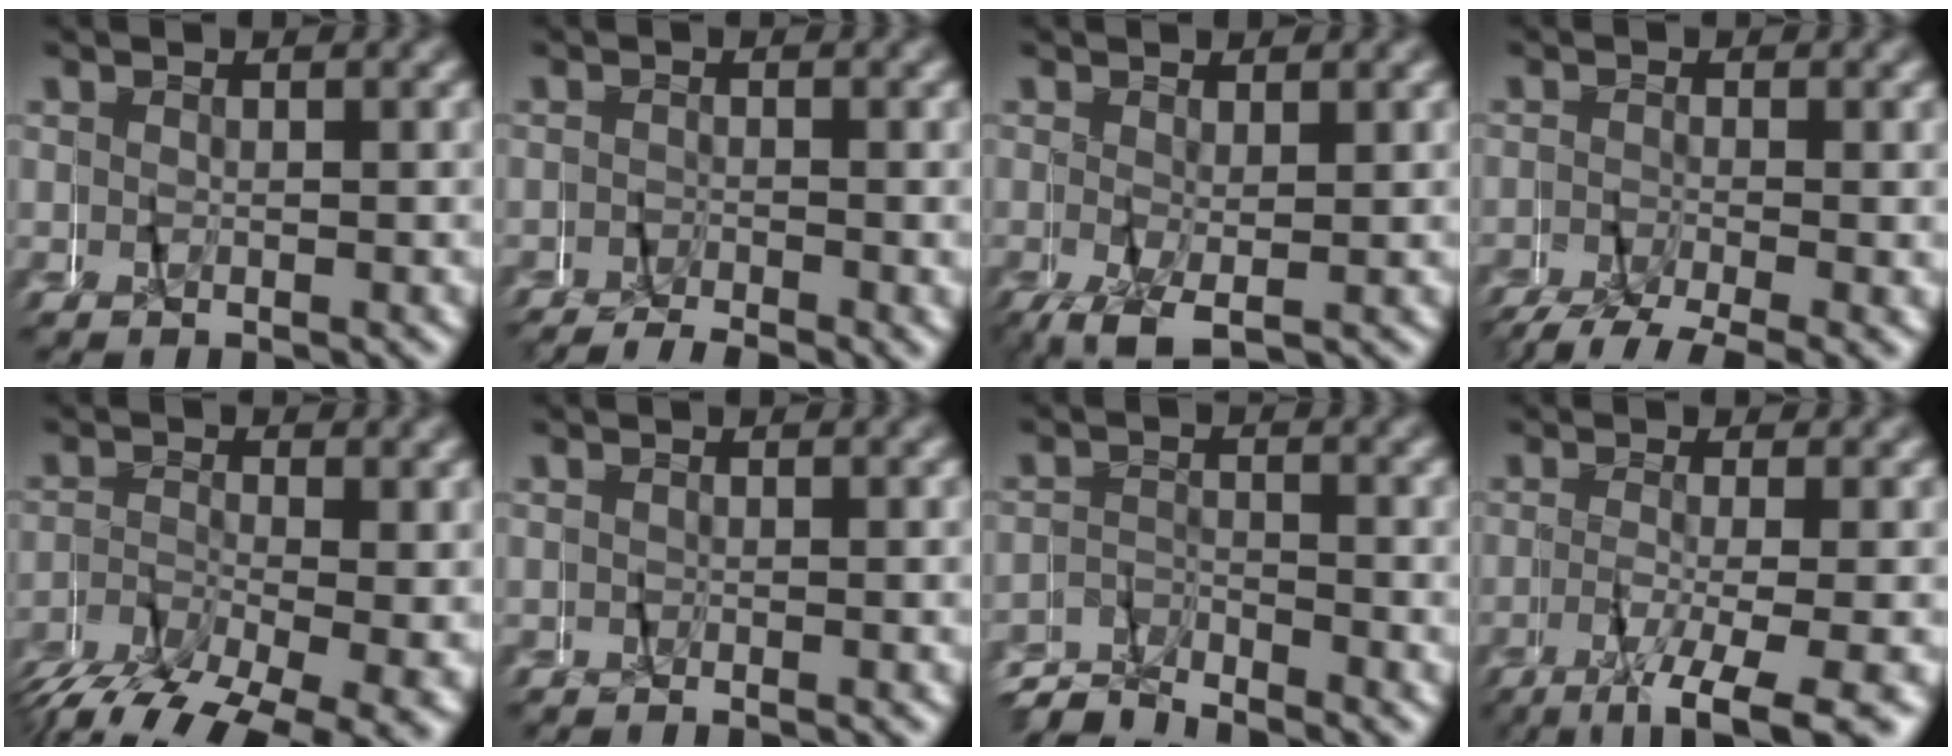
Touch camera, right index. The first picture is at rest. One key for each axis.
{"total": 3.2, "fx": -2.6, "fy": 1.2, "fz": 1.3, "tx": -0.017, "ty": -0.006, "tz": -0.045}
{"total": 3.4, "fx": -1.8, "fy": 0.9, "fz": 2.7, "tx": -0.049, "ty": -0.016, "tz": -0.016}
{"total": 5.2, "fx": -4.2, "fy": 1.6, "fz": 2.6, "tx": -0.045, "ty": -0.016, "tz": -0.062}
{"total": 7.2, "fx": -5.6, "fy": 2.0, "fz": 4.0, "tx": -0.071, "ty": -0.024, "tz": -0.082}
{"total": 0.8, "fx": 0.2, "fy": 0.6, "fz": 0.5, "tx": -0.011, "ty": 0.009, "tz": -0.003}
{"total": 3.9, "fx": -3.8, "fy": -0.5, "fz": -1.0, "tx": 0.024, "ty": 0.001, "tz": -0.075}
{"total": 6.1, "fx": -4.8, "fy": 0.1, "fz": 3.8, "tx": -0.059, "ty": -0.016, "tz": -0.069}